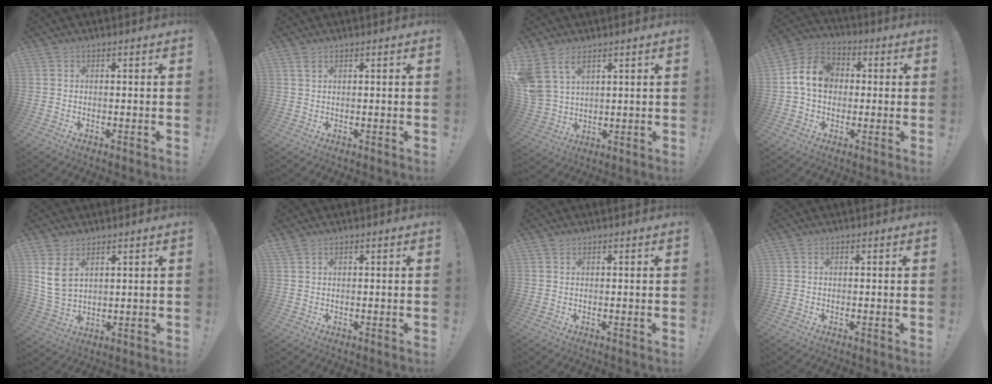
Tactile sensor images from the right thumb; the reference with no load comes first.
{"total": 1.5, "force": [0.9, 0.6, 1.1], "torque": [-0.019, 0.000, 0.016]}
{"total": 8.2, "force": [5.3, 5.0, 3.8], "torque": [-0.095, -0.026, 0.108]}
{"total": 11.9, "force": [1.4, 9.5, 6.9], "torque": [-0.113, 0.017, 0.034]}
{"total": 7.2, "force": [3.6, 4.5, 4.4], "torque": [-0.072, -0.015, 0.070]}
{"total": 1.3, "force": [0.9, 0.5, 0.7], "torque": [-0.013, 0.001, 0.018]}
{"total": 0.7, "force": [0.5, 0.5, 0.1], "torque": [0.000, -0.001, 0.010]}
{"total": 0.0}